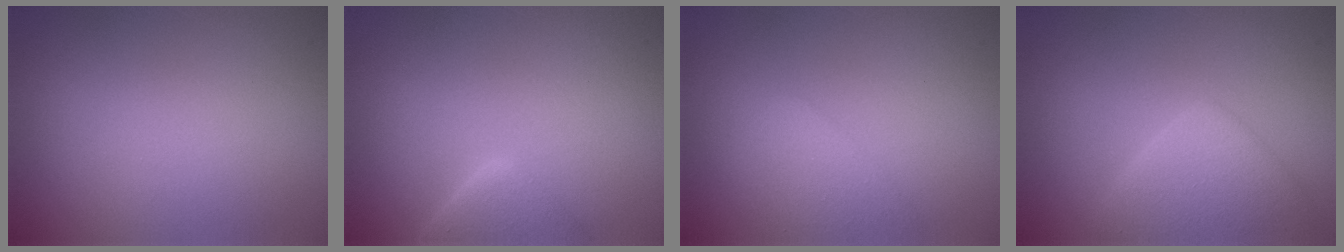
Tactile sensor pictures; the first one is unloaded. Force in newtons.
{"total": 3.8, "press": 3.7, "slide": 0.3}
{"total": 2.1, "press": 2.1, "slide": 0.1}
{"total": 3.8, "press": 3.8, "slide": 0.1}